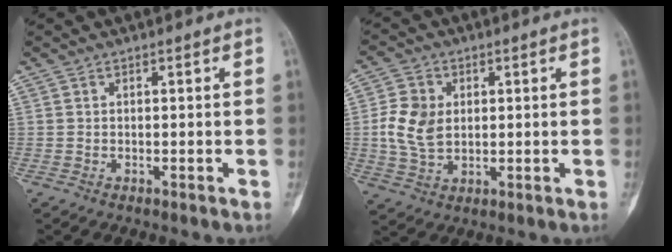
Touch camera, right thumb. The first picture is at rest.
{"total": 8.1, "force": [0.8, 5.8, 5.5], "torque": [-0.099, -0.002, 0.018]}